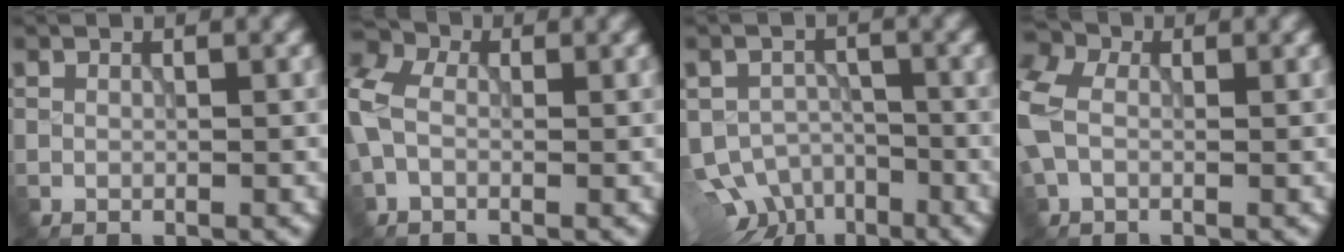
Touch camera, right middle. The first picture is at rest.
{"total": 8.0, "force": [0.1, 5.9, 5.5], "torque": [-0.121, 0.022, -0.021]}
{"total": 9.3, "force": [-5.8, 5.9, 4.3], "torque": [-0.063, -0.011, -0.066]}
{"total": 6.9, "force": [0.2, 5.0, 4.8], "torque": [-0.115, 0.008, -0.006]}